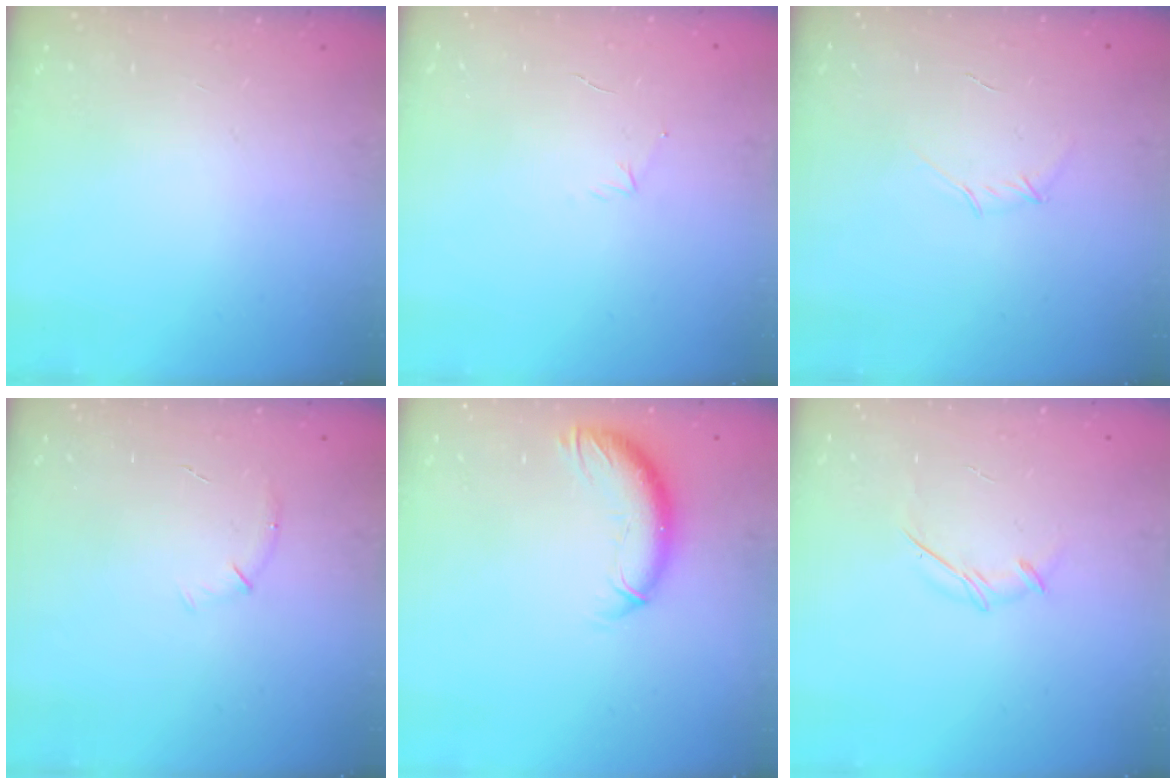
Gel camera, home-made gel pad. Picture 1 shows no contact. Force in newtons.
{"total": 3.2, "press": 3.1, "slide": 0.8}
{"total": 3.5, "press": 3.4, "slide": 0.8}
{"total": 5.5, "press": 5.2, "slide": 1.6}
{"total": 10.3, "press": 10.2, "slide": 1.4}
{"total": 3.8, "press": 3.7, "slide": 0.7}